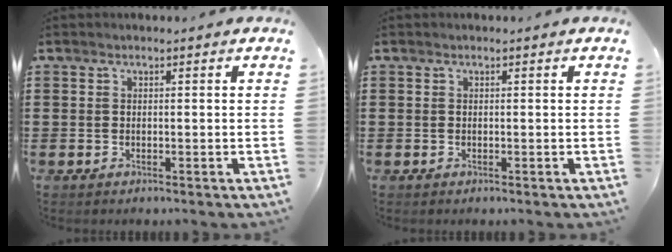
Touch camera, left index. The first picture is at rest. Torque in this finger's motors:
{"motor_torque": [0.00, 0.00, 0.00, 0.00]}